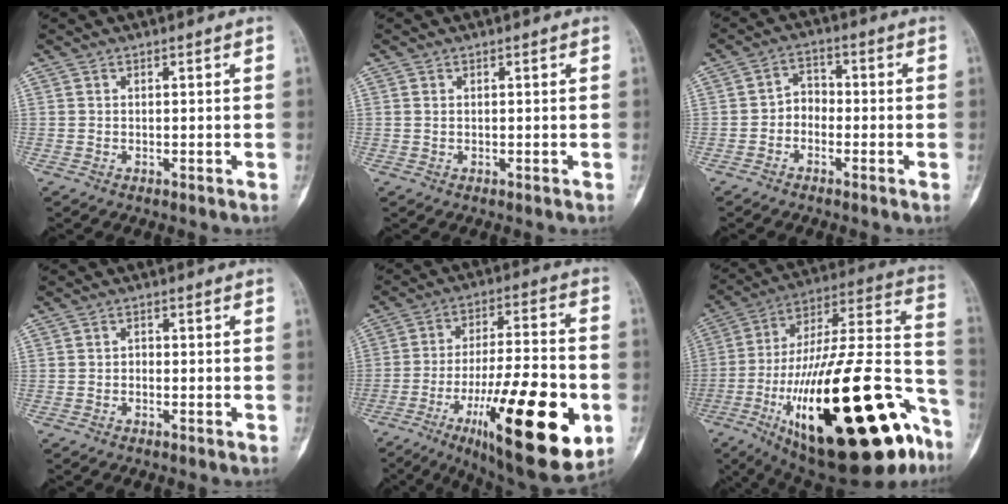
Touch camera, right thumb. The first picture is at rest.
{"total": 0.5, "force": [0.2, 0.4, 0.4], "torque": [-0.007, 0.003, 0.004]}
{"total": 3.6, "force": [-1.4, 2.8, 1.7], "torque": [-0.007, 0.022, -0.038]}
{"total": 0.7, "force": [-0.4, 0.5, 0.3], "torque": [0.004, 0.002, -0.011]}
{"total": 26.8, "force": [-9.5, 8.0, 23.8], "torque": [-0.341, 0.024, -0.136]}
{"total": 42.0, "force": [-17.5, 14.2, 35.5], "torque": [-0.504, 0.057, -0.270]}